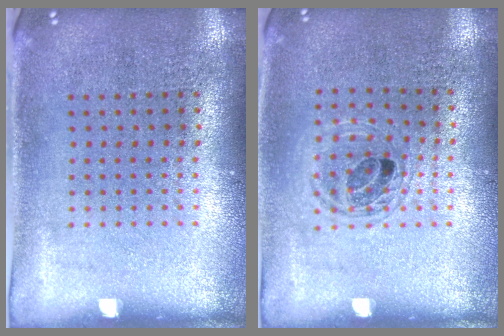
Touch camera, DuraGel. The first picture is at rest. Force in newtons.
{"total": 1.3, "press": 1.2, "slide": 0.4}